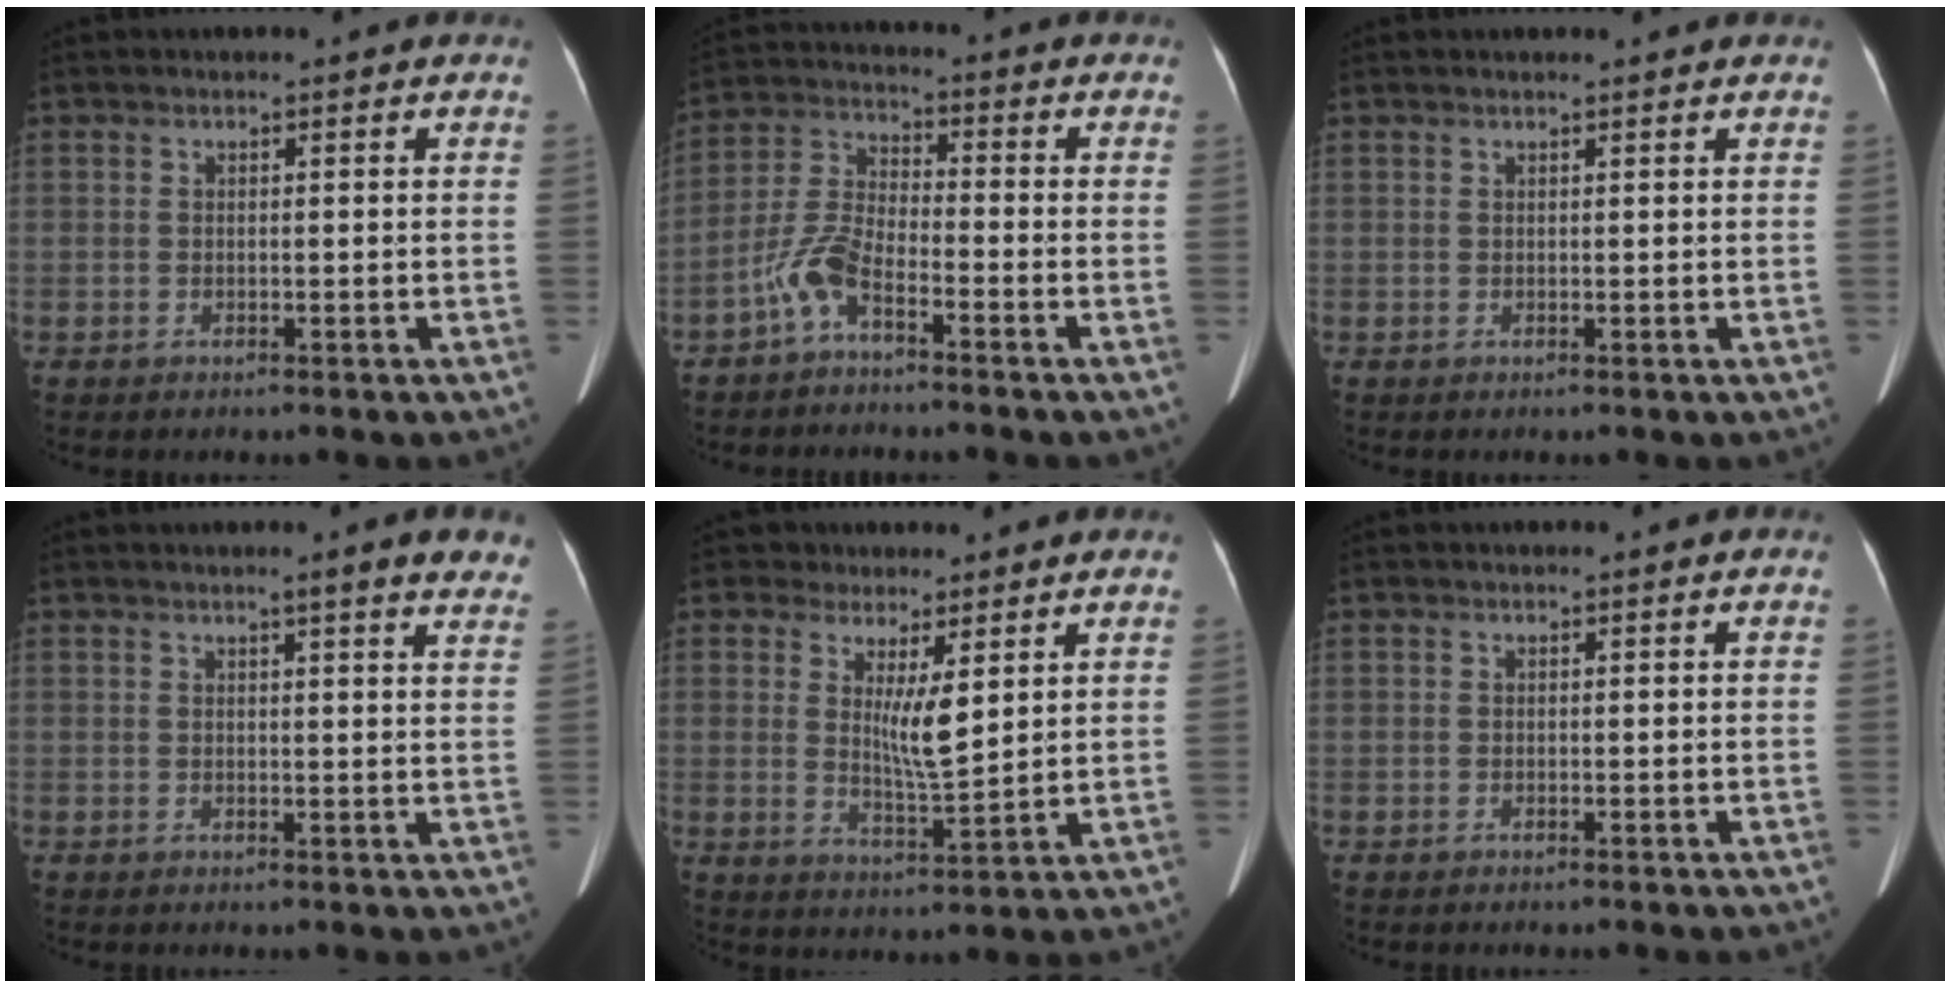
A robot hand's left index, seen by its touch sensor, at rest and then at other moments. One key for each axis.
{"total": 6.1, "fx": -4.1, "fy": 1.5, "fz": 4.3, "tx": -0.111, "ty": 0.004, "tz": -0.088}
{"total": 1.6, "fx": 1.5, "fy": 0.2, "fz": 0.5, "tx": -0.012, "ty": 0.013, "tz": 0.017}
{"total": 6.7, "fx": 5.4, "fy": 0.5, "fz": 3.9, "tx": -0.032, "ty": 0.000, "tz": 0.049}
{"total": 5.8, "fx": 2.4, "fy": 2.1, "fz": 4.9, "tx": -0.090, "ty": -0.013, "tz": 0.046}
{"total": 0.0}